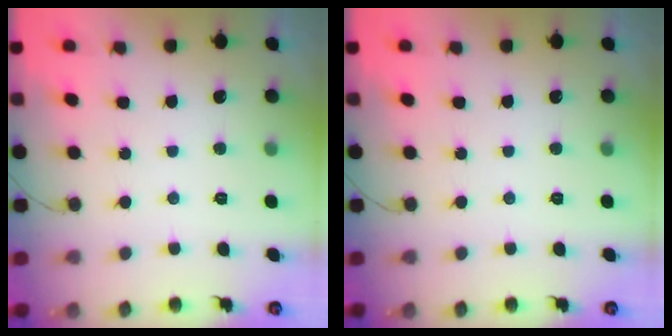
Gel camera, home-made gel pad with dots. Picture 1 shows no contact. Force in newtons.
{"total": 0.0}